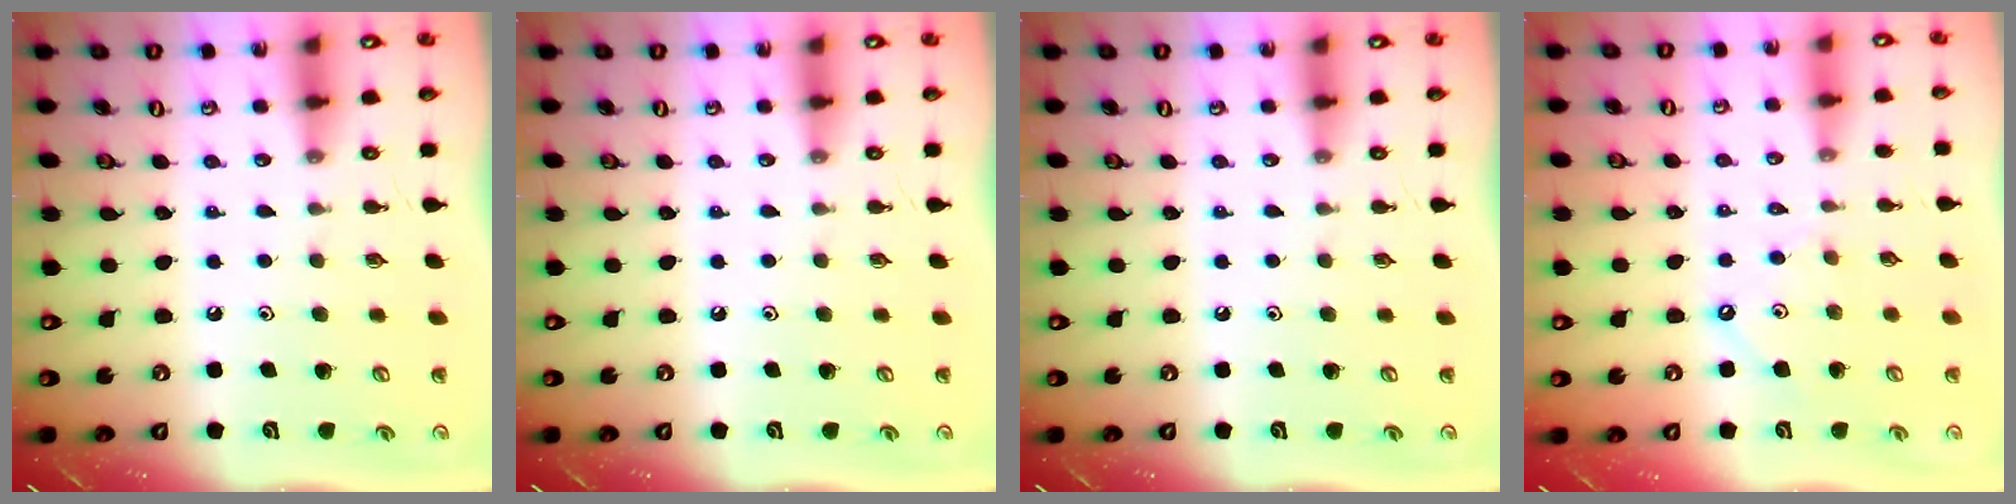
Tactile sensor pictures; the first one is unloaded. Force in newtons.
{"total": 0.0}
{"total": 0.0}
{"total": 1.8, "press": 1.8, "slide": 0.3}